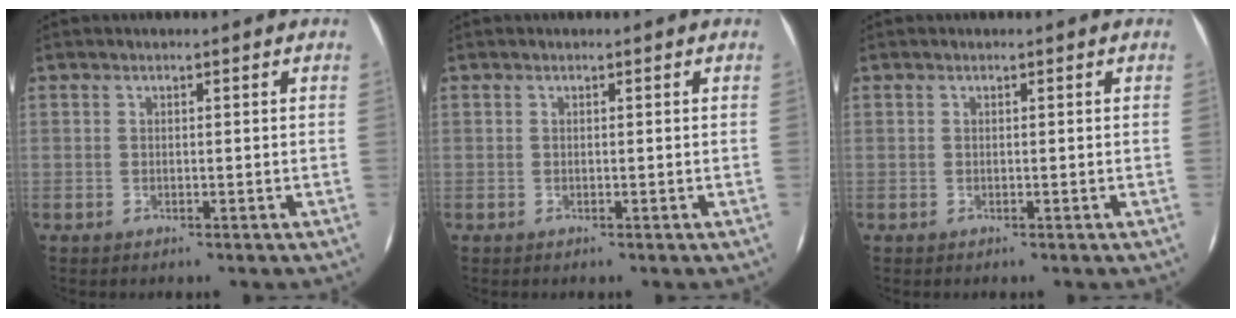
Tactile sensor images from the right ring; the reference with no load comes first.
{"total": 0.0}
{"total": 0.0}